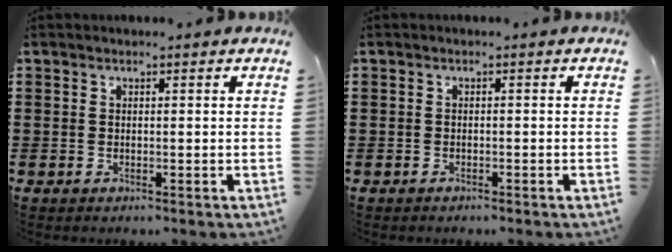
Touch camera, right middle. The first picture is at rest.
{"total": 0.6, "force": [-0.6, 0.2, 0.1], "torque": [-0.004, -0.002, -0.012]}